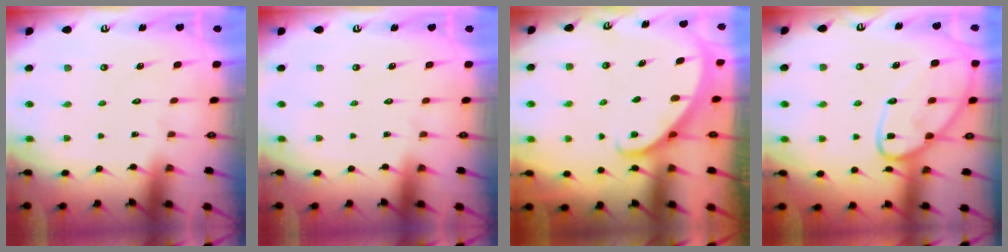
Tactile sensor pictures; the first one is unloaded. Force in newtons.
{"total": 0.0}
{"total": 1.4, "press": 1.4, "slide": 0.1}
{"total": 14.6, "press": 14.6, "slide": 1.1}